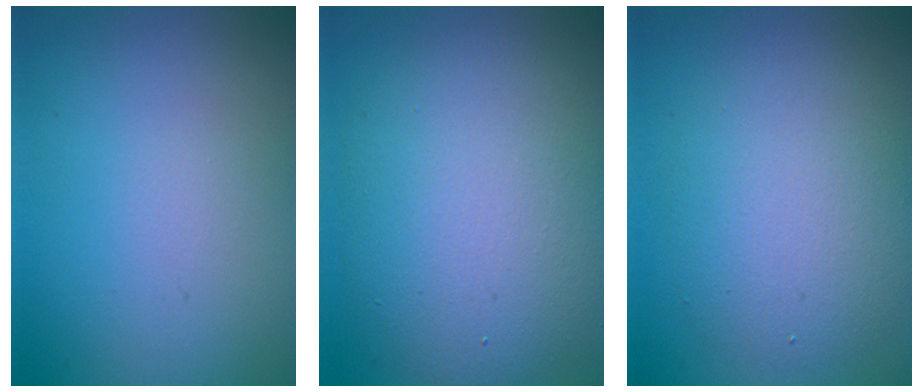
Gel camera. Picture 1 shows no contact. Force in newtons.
{"total": 9.9, "press": 9.9, "slide": 0.4}
{"total": 5.3, "press": 5.3, "slide": 0.6}